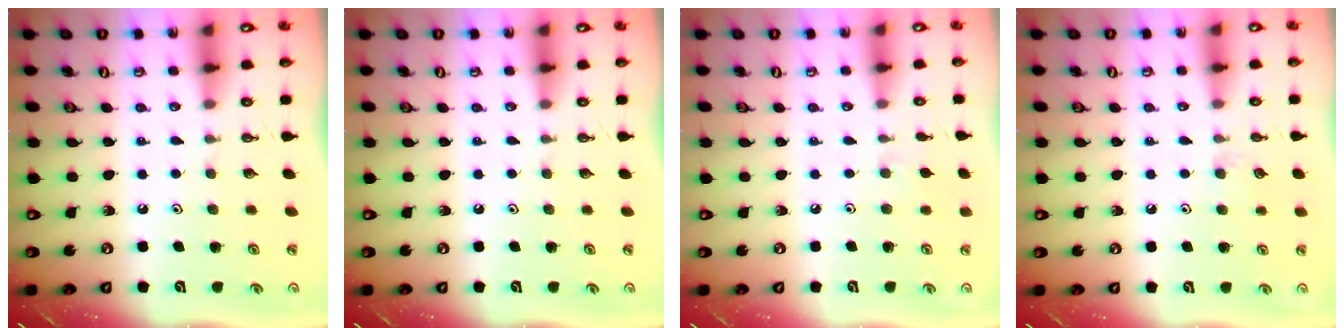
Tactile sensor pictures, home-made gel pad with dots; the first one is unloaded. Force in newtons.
{"total": 0.0}
{"total": 4.5, "press": 4.4, "slide": 0.8}
{"total": 3.5, "press": 3.4, "slide": 0.6}